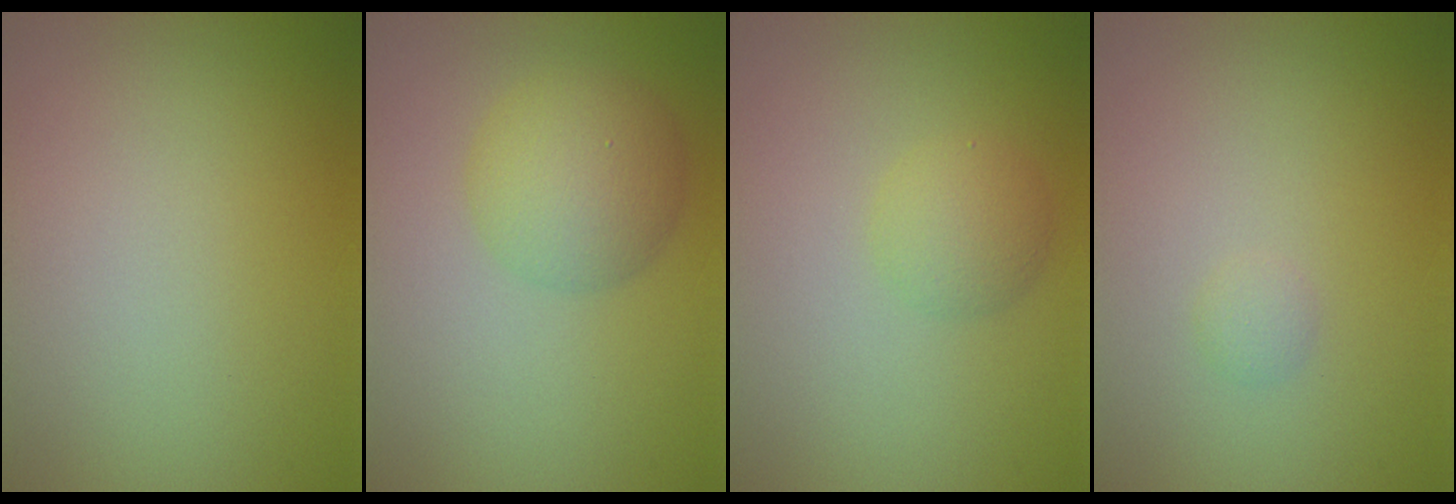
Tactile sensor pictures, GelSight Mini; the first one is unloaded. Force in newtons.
{"total": 4.5, "press": 4.5, "slide": 0.1}
{"total": 2.1, "press": 2.1, "slide": 0.0}
{"total": 0.6, "press": 0.6, "slide": 0.0}